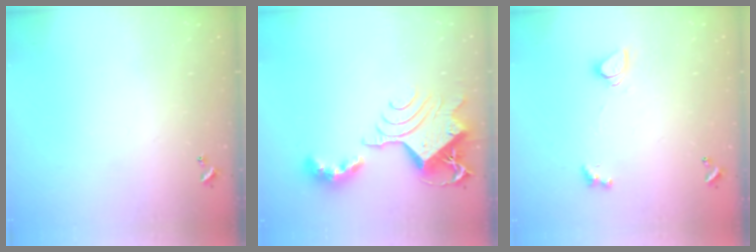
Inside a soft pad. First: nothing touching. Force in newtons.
{"total": 15.6, "press": 15.5, "slide": 1.7}
{"total": 1.6, "press": 1.6, "slide": 0.2}